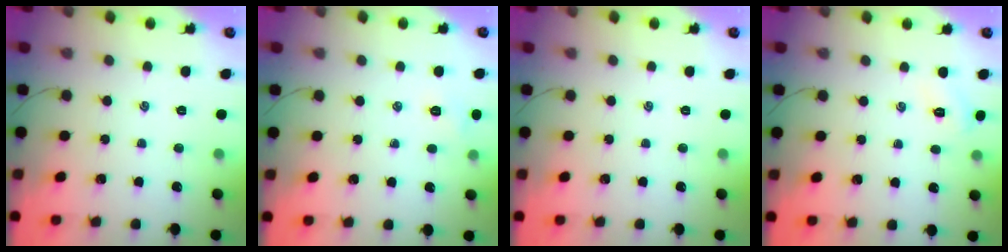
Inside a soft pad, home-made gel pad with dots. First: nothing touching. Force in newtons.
{"total": 5.4, "press": 5.3, "slide": 1.3}
{"total": 0.0}
{"total": 5.1, "press": 4.9, "slide": 1.4}